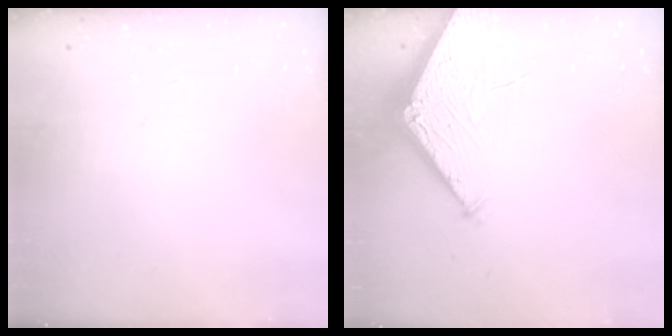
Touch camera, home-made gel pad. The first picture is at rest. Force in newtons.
{"total": 4.2, "press": 4.2, "slide": 0.5}